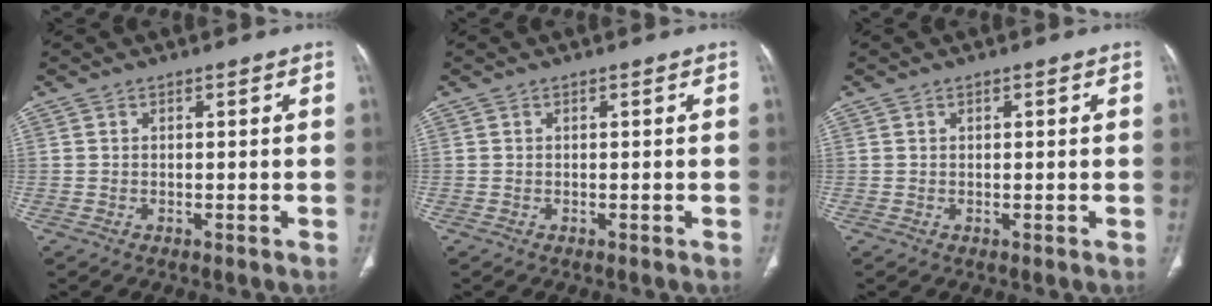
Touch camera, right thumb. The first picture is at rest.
{"total": 0.0}
{"total": 0.6, "force": [0.4, 0.1, 0.4], "torque": [-0.003, 0.000, 0.006]}